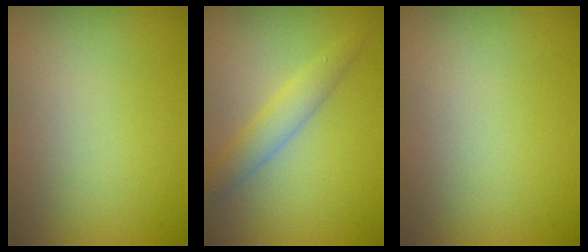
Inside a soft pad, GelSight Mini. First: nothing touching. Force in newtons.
{"total": 2.4, "press": 2.4, "slide": 0.1}
{"total": 0.0}